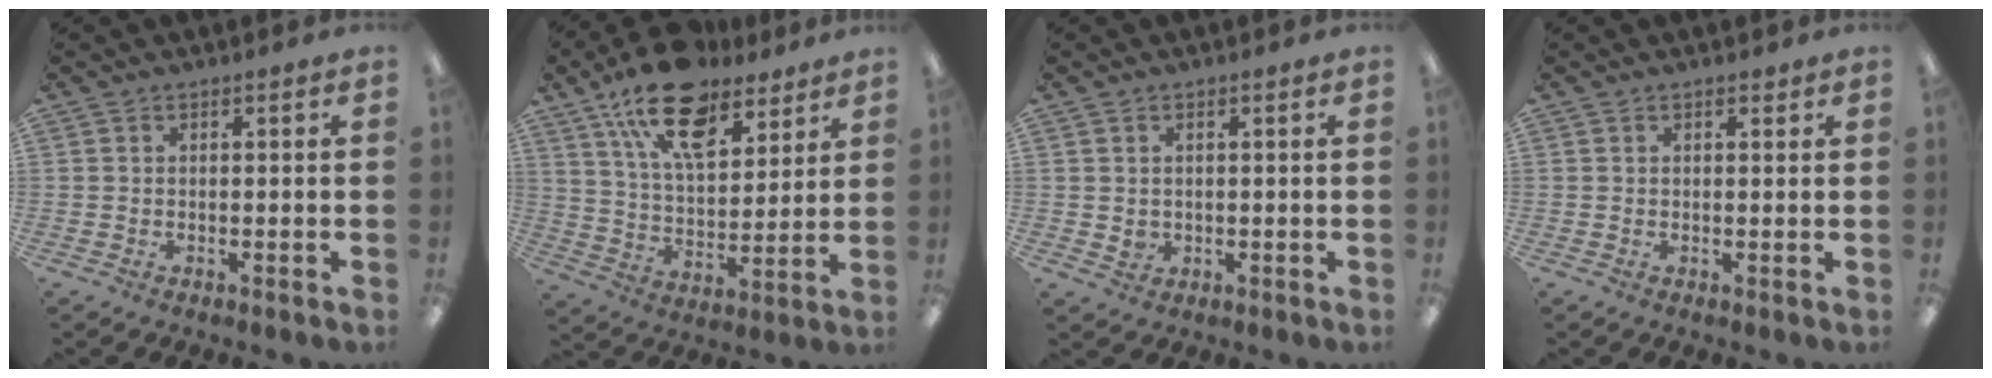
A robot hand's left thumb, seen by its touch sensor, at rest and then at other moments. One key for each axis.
{"total": 18.3, "fx": 12.5, "fy": 8.6, "fz": 10.3, "tx": -0.177, "ty": -0.057, "tz": 0.220}
{"total": 1.9, "fx": 0.4, "fy": 1.7, "fz": 0.6, "tx": -0.006, "ty": -0.001, "tz": 0.006}
{"total": 0.9, "fx": 0.7, "fy": 0.5, "fz": 0.5, "tx": -0.004, "ty": -0.003, "tz": 0.011}